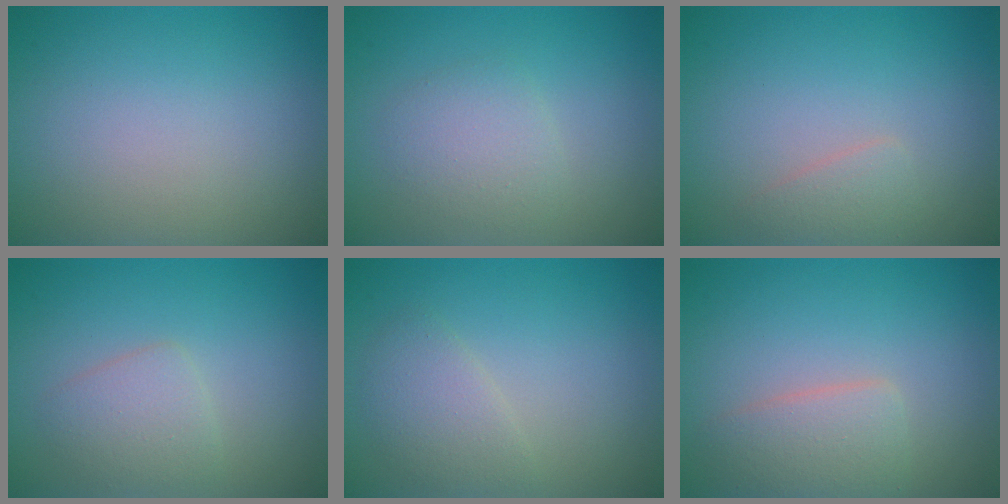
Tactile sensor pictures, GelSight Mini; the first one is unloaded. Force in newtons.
{"total": 2.3, "press": 2.3, "slide": 0.2}
{"total": 1.3, "press": 1.3, "slide": 0.1}
{"total": 2.2, "press": 2.2, "slide": 0.1}
{"total": 2.3, "press": 2.3, "slide": 0.1}
{"total": 2.8, "press": 2.8, "slide": 0.1}